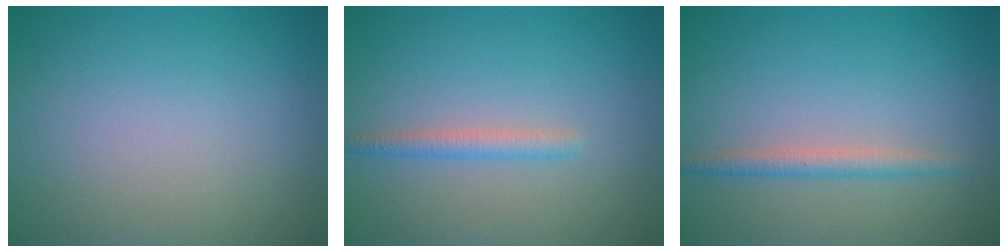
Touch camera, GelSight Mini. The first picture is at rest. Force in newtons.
{"total": 1.6, "press": 1.6, "slide": 0.1}
{"total": 1.8, "press": 1.8, "slide": 0.1}